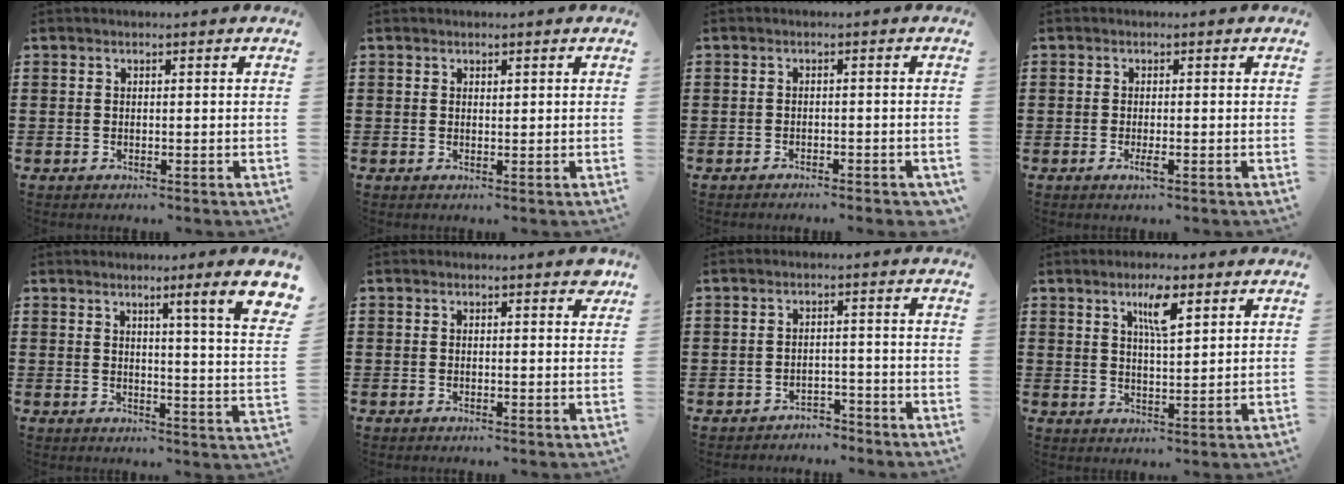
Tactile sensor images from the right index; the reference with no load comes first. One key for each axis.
{"total": 0.5, "fx": 0.4, "fy": 0.3, "fz": 0.2, "tx": -0.005, "ty": 0.002, "tz": 0.007}
{"total": 1.2, "fx": -1.2, "fy": 0.1, "fz": 0.2, "tx": -0.007, "ty": 0.000, "tz": -0.025}
{"total": 1.6, "fx": -0.7, "fy": 0.2, "fz": 1.5, "tx": -0.033, "ty": -0.006, "tz": -0.014}
{"total": 6.1, "fx": 3.0, "fy": -0.5, "fz": 5.3, "tx": -0.087, "ty": -0.028, "tz": 0.038}
{"total": 1.3, "fx": 0.9, "fy": 0.6, "fz": 0.8, "tx": -0.001, "ty": -0.002, "tz": 0.012}
{"total": 2.6, "fx": -2.5, "fy": 0.6, "fz": -0.2, "tx": -0.006, "ty": 0.003, "tz": -0.055}
{"total": 5.0, "fx": 2.8, "fy": 1.0, "fz": 4.0, "tx": -0.071, "ty": 0.002, "tz": 0.042}